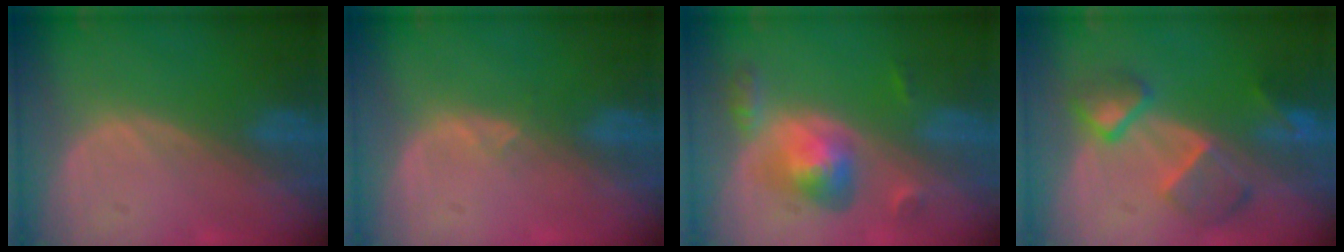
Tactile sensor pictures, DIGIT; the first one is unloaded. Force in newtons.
{"total": 0.9, "press": 0.9, "slide": 0.3}
{"total": 6.1, "press": 5.7, "slide": 2.2}
{"total": 7.3, "press": 6.6, "slide": 2.9}